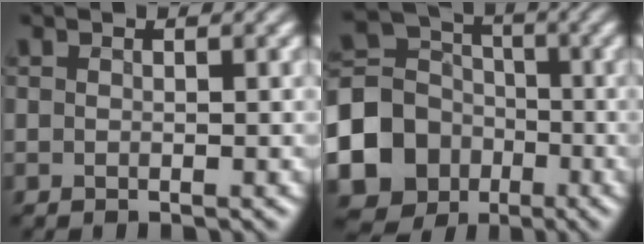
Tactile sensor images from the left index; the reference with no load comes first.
{"total": 13.8, "force": [-4.8, 12.2, 4.2], "torque": [-0.116, -0.038, -0.113]}